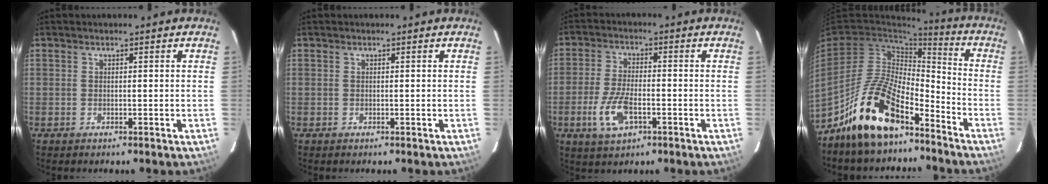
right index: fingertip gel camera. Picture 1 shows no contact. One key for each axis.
{"total": 0.0}
{"total": 8.5, "fx": -3.1, "fy": 3.8, "fz": 7.0, "tx": -0.154, "ty": -0.006, "tz": -0.057}
{"total": 16.2, "fx": -11.6, "fy": 6.3, "fz": 9.4, "tx": -0.184, "ty": 0.015, "tz": -0.206}